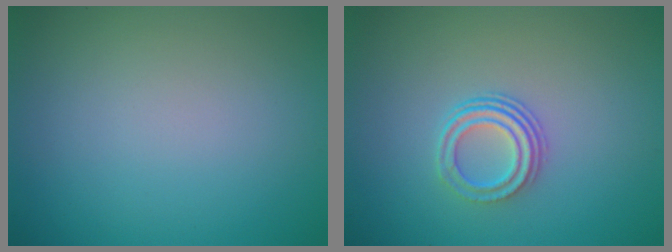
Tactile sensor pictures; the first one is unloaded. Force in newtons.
{"total": 3.0, "press": 2.2, "slide": 2.1}